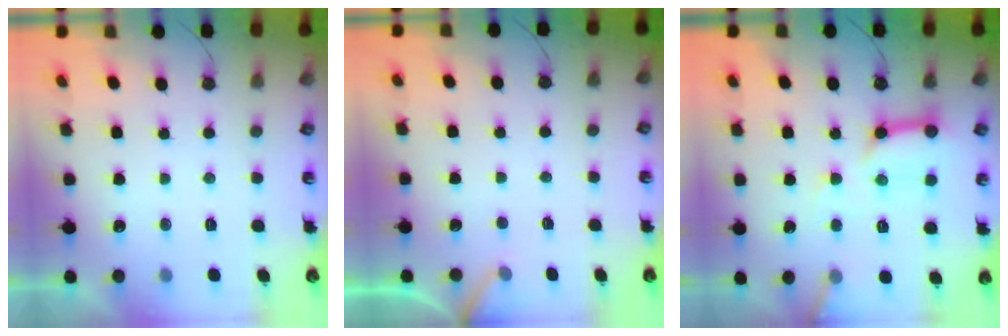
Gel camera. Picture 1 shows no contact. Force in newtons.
{"total": 4.4, "press": 4.4, "slide": 0.2}
{"total": 12.1, "press": 12.1, "slide": 0.9}